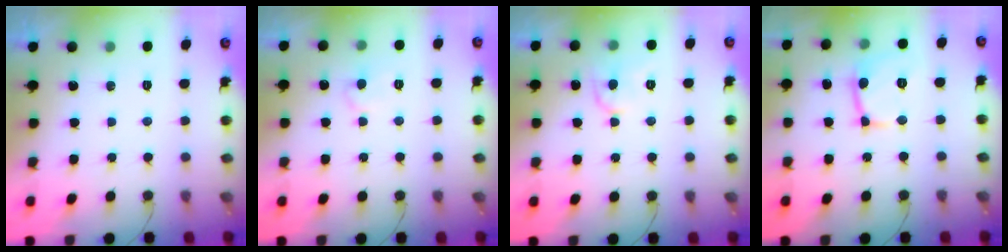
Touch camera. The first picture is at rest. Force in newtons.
{"total": 5.6, "press": 5.6, "slide": 0.5}
{"total": 7.1, "press": 7.1, "slide": 0.7}
{"total": 7.5, "press": 7.4, "slide": 0.9}